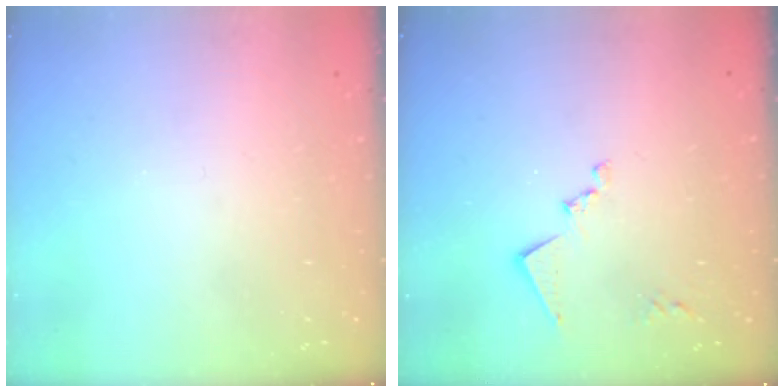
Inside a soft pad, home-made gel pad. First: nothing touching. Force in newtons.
{"total": 10.2, "press": 10.2, "slide": 0.7}